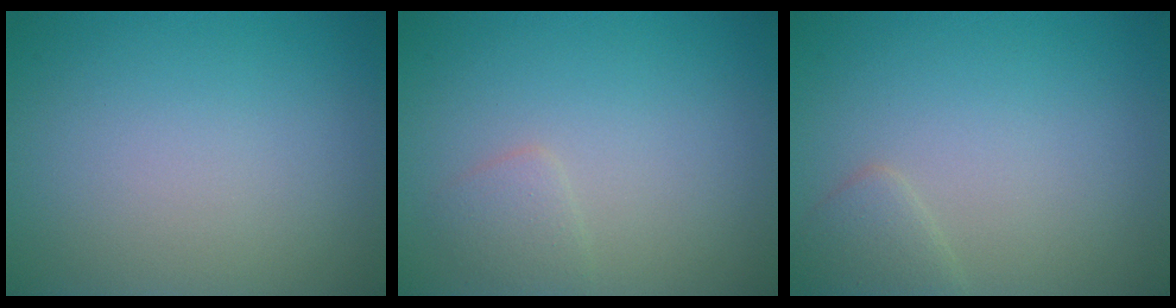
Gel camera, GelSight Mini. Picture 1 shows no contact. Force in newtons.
{"total": 1.3, "press": 1.3, "slide": 0.1}
{"total": 1.6, "press": 1.6, "slide": 0.0}